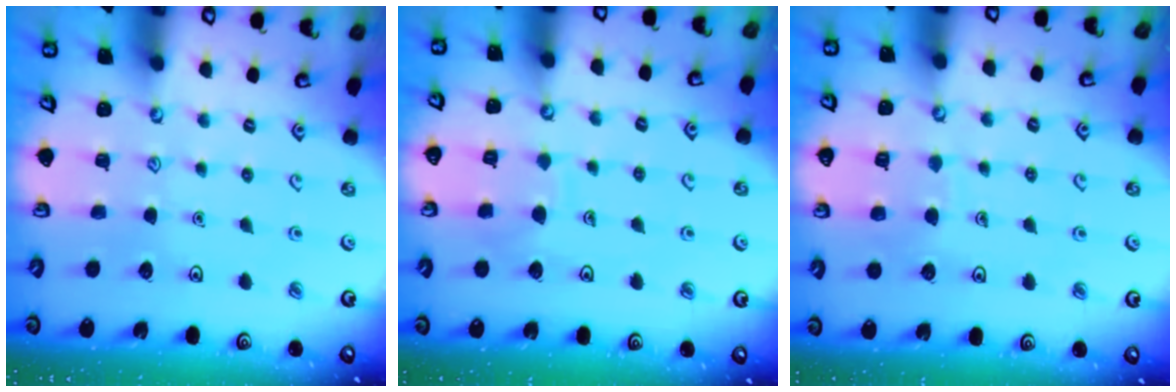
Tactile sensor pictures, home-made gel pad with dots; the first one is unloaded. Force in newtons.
{"total": 6.2, "press": 6.2, "slide": 0.6}
{"total": 6.1, "press": 6.1, "slide": 0.5}